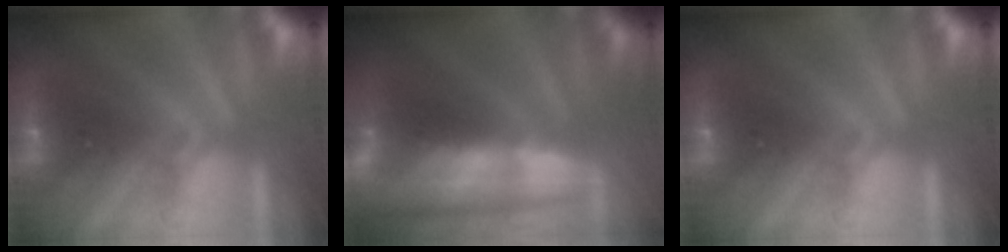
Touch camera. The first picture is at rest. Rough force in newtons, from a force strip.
{"total": 5.7}
{"total": 0.0}